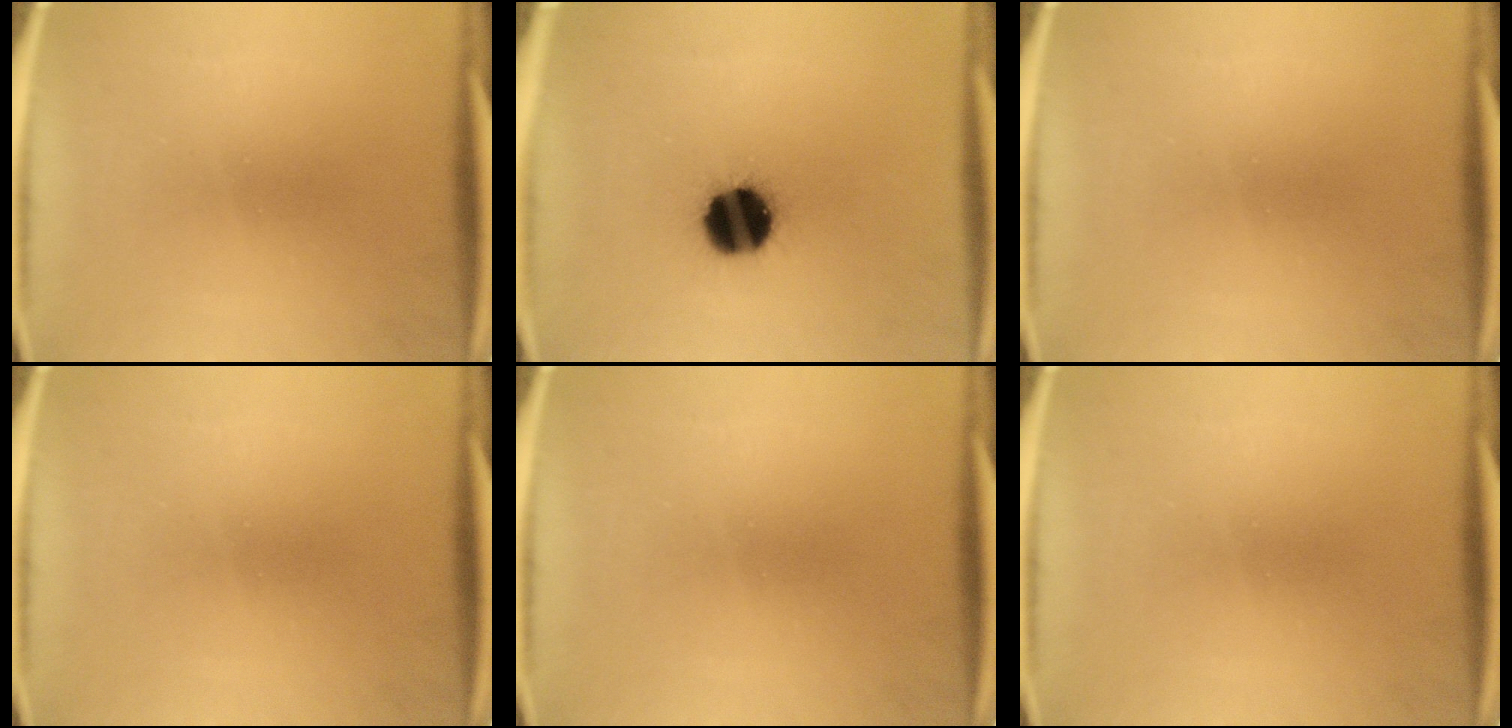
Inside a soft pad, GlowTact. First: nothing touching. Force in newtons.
{"total": 14.5}
{"total": 0.0}
{"total": 0.0}
{"total": 0.0}
{"total": 0.0}